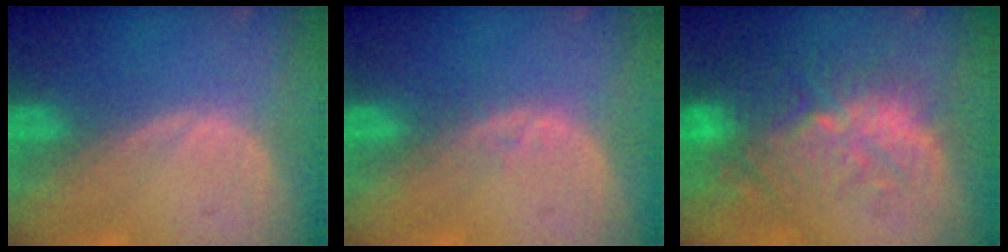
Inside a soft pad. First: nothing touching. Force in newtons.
{"total": 1.3, "press": 1.3, "slide": 0.2}
{"total": 11.1, "press": 9.7, "slide": 5.4}